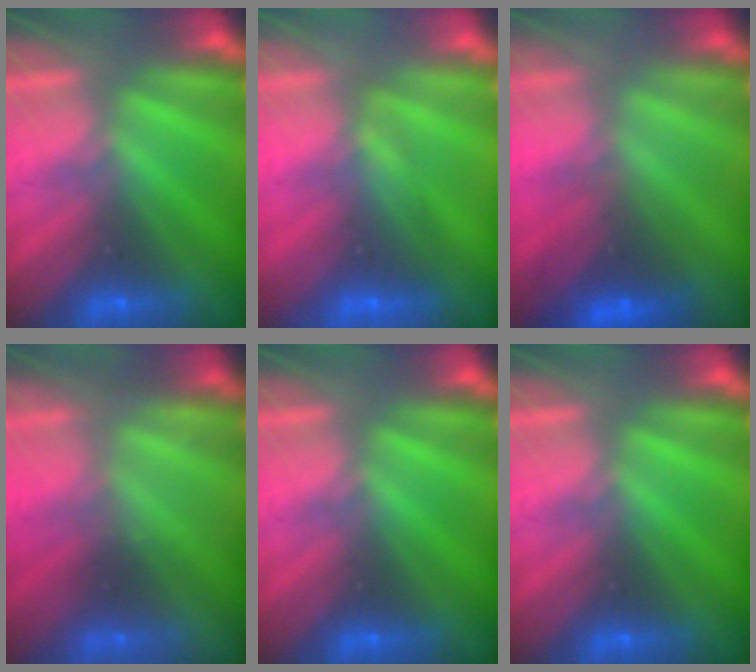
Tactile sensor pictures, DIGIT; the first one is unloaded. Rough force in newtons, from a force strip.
{"total": 1.6}
{"total": 2.8}
{"total": 2.3}
{"total": 0.0}
{"total": 0.0}